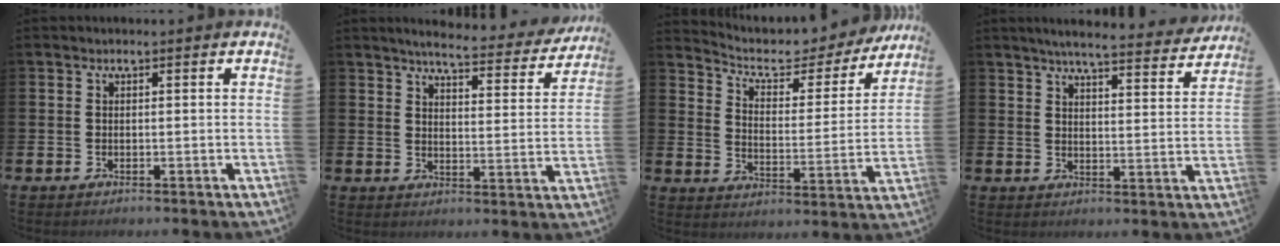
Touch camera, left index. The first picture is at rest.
{"total": 5.4, "force": [5.1, 0.4, 1.8], "torque": [-0.043, -0.037, 0.082]}
{"total": 7.0, "force": [6.2, 2.5, 2.2], "torque": [-0.065, -0.046, 0.102]}
{"total": 5.7, "force": [5.4, 0.2, 1.9], "torque": [-0.043, -0.036, 0.089]}